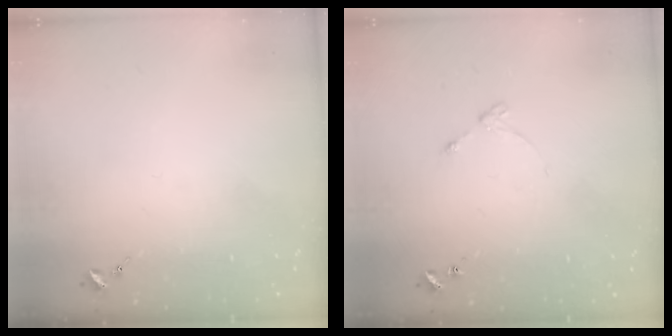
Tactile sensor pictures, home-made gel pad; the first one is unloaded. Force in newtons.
{"total": 4.0, "press": 3.9, "slide": 0.5}